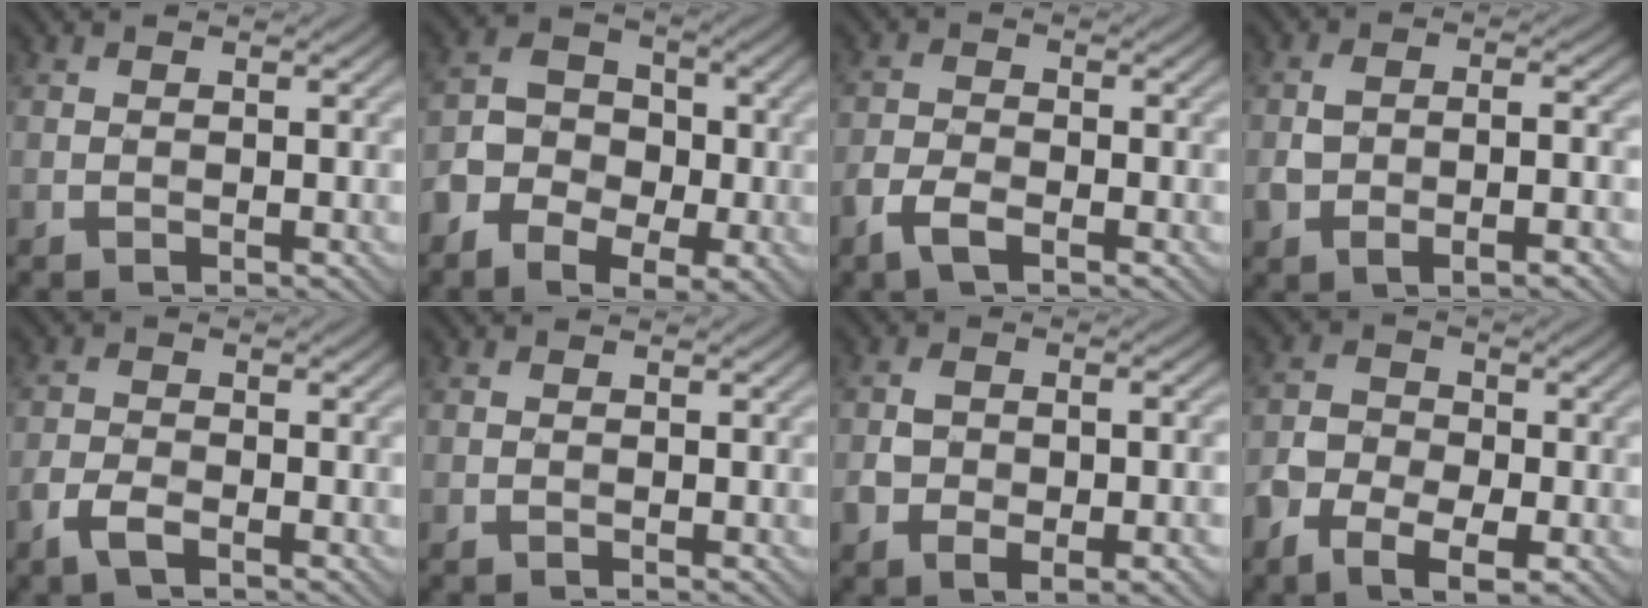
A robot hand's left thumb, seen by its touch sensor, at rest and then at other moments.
{"total": 8.6, "force": [-3.9, 6.0, 4.8], "torque": [-0.093, -0.013, -0.079]}
{"total": 3.4, "force": [-2.2, 1.3, 2.4], "torque": [-0.057, -0.002, -0.050]}
{"total": 5.9, "force": [-2.6, 2.5, 4.6], "torque": [-0.089, -0.007, -0.043]}
{"total": 3.1, "force": [-2.0, 1.1, 2.1], "torque": [-0.051, -0.002, -0.045]}
{"total": 0.0}
{"total": 8.6, "force": [-3.7, 4.3, 6.5], "torque": [-0.116, -0.017, -0.055]}
{"total": 7.0, "force": [-3.8, 4.1, 4.2], "torque": [-0.090, -0.010, -0.075]}